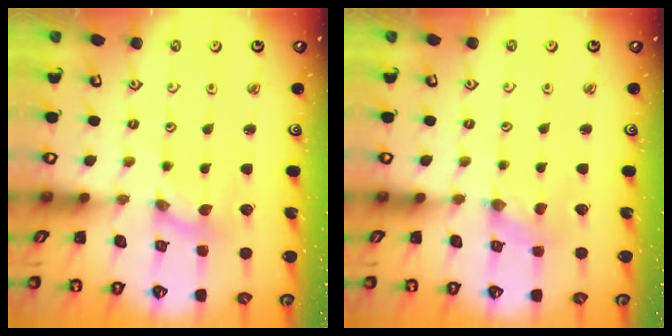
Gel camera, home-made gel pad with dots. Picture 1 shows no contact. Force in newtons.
{"total": 0.0}